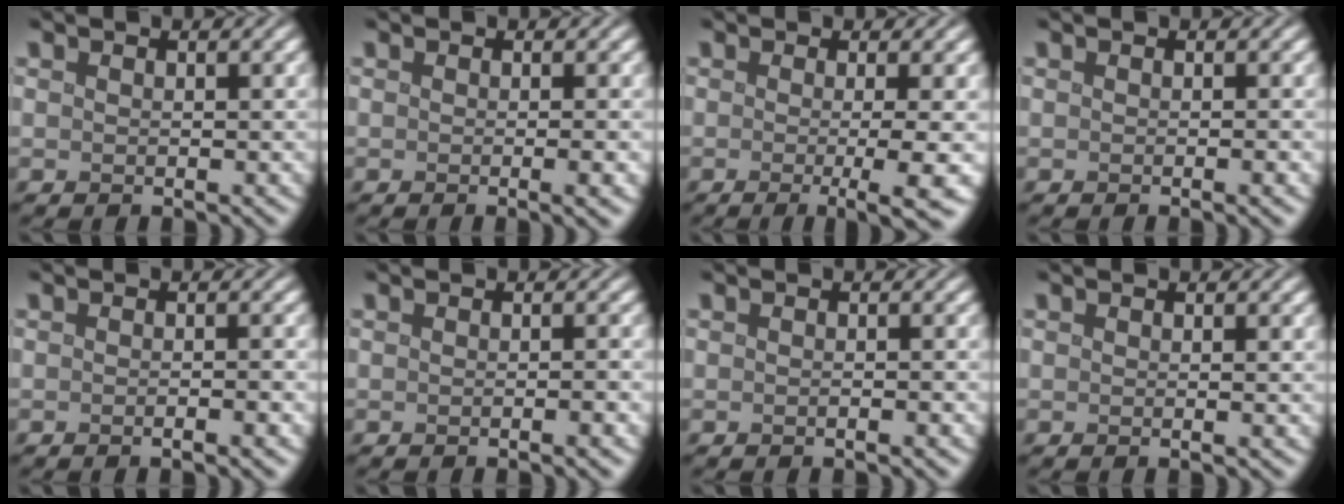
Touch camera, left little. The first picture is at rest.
{"total": 2.2, "force": [-0.1, 0.8, 2.0], "torque": [-0.018, 0.003, -0.010]}
{"total": 5.2, "force": [-1.1, 0.8, 5.0], "torque": [-0.072, -0.008, -0.014]}
{"total": 1.2, "force": [-0.1, 0.5, 1.1], "torque": [-0.010, 0.000, -0.010]}
{"total": 2.1, "force": [-0.7, 0.7, 1.9], "torque": [-0.010, 0.001, -0.015]}
{"total": 1.6, "force": [-0.5, 0.4, 1.4], "torque": [-0.016, -0.002, -0.009]}
{"total": 1.4, "force": [-0.3, 0.7, 1.2], "torque": [0.000, 0.002, -0.015]}
{"total": 0.8, "force": [0.0, 0.3, 0.7], "torque": [-0.009, 0.000, -0.009]}